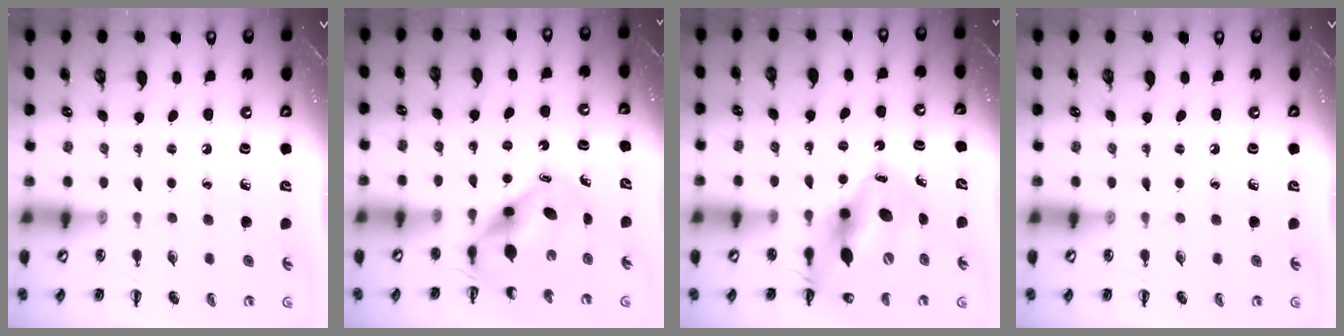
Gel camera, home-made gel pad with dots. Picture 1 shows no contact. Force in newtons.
{"total": 6.4, "press": 6.2, "slide": 1.6}
{"total": 16.7, "press": 16.0, "slide": 5.0}
{"total": 0.0}